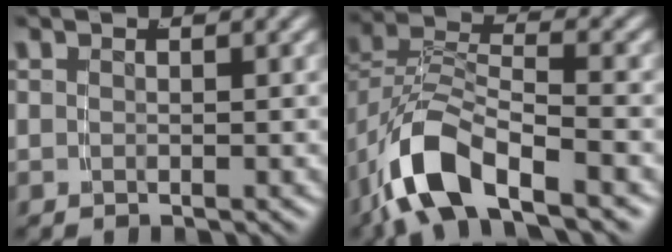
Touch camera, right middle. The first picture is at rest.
{"total": 6.2, "force": [-3.1, 2.7, 4.7], "torque": [-0.110, -0.013, -0.048]}